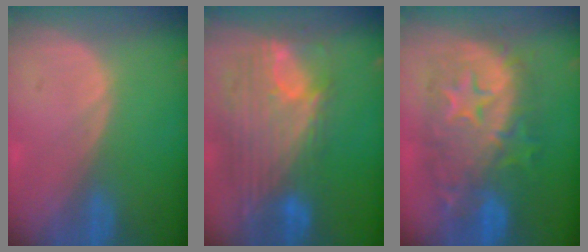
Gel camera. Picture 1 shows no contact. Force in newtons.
{"total": 12.1, "press": 10.2, "slide": 6.4}
{"total": 12.6, "press": 12.6, "slide": 1.0}